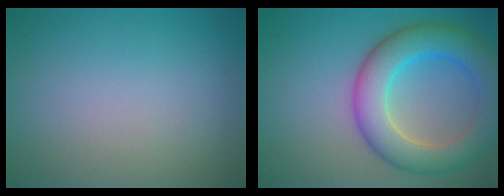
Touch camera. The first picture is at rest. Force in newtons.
{"total": 7.6, "press": 7.6, "slide": 0.2}